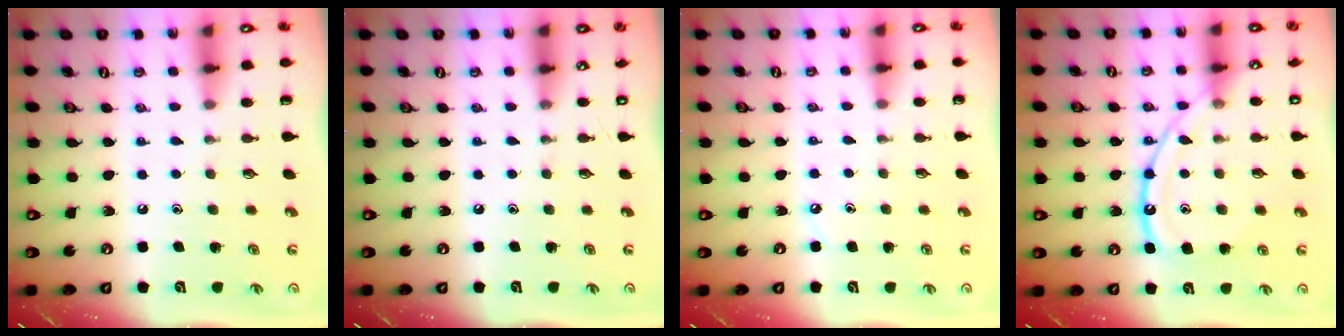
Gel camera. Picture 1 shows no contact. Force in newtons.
{"total": 0.0}
{"total": 2.4, "press": 2.4, "slide": 0.3}
{"total": 13.7, "press": 13.6, "slide": 1.2}